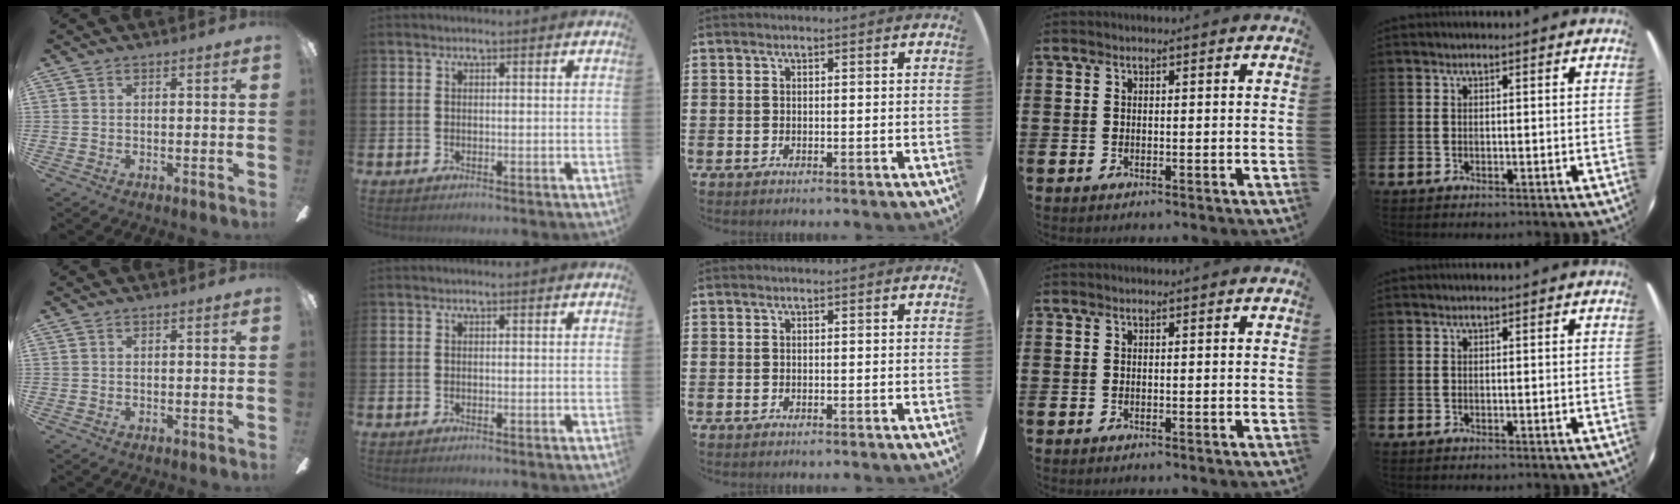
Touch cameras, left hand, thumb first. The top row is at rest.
{}